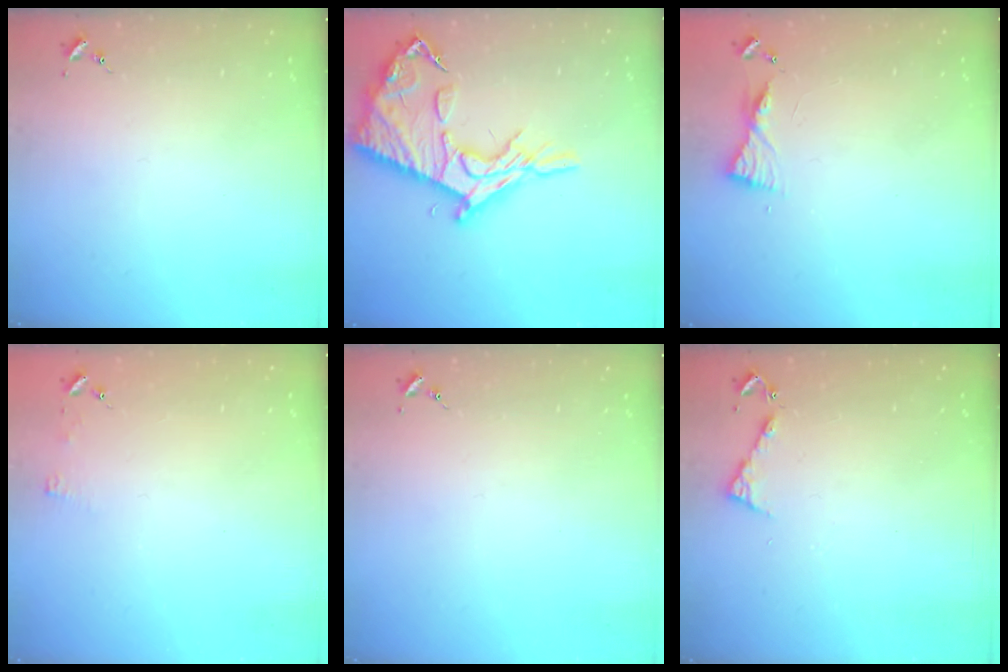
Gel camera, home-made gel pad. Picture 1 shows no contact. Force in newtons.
{"total": 19.4, "press": 19.4, "slide": 1.4}
{"total": 5.6, "press": 5.6, "slide": 0.5}
{"total": 3.4, "press": 3.3, "slide": 0.3}
{"total": 0.0}
{"total": 4.9, "press": 4.8, "slide": 0.5}